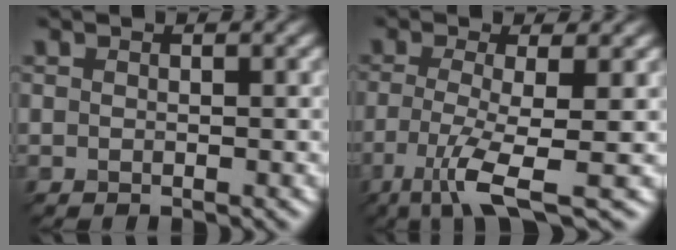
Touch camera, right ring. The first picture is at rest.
{"total": 5.5, "force": [-3.4, 0.3, 4.3], "torque": [-0.101, 0.000, -0.052]}